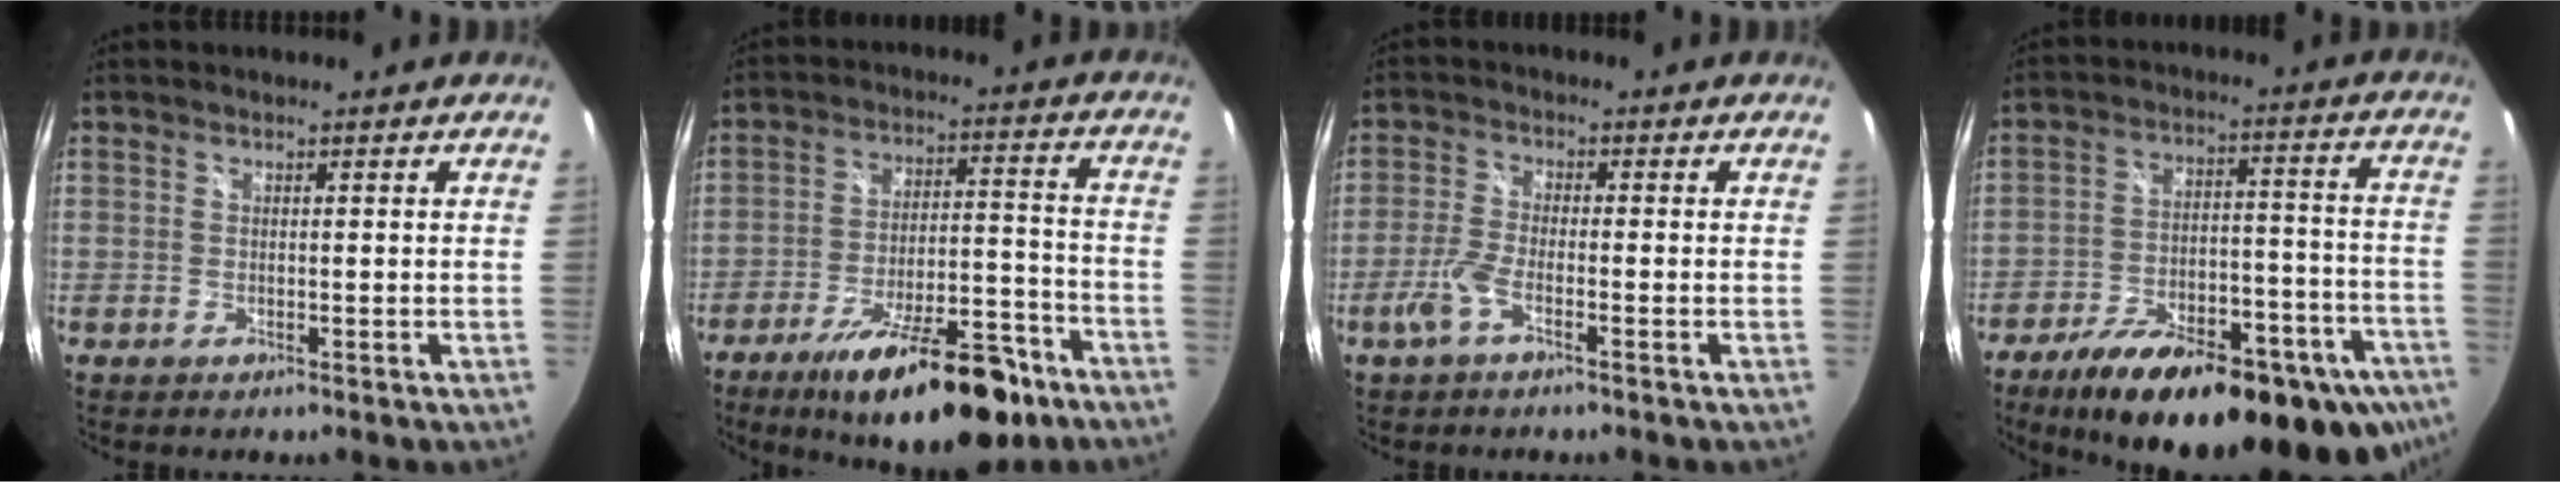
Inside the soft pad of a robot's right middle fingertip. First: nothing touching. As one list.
[{"total": 20.8, "force": [-14.3, 6.8, 13.6], "torque": [-0.214, -0.012, -0.207]}, {"total": 4.4, "force": [-2.5, 0.9, 3.5], "torque": [-0.092, -0.002, -0.051]}, {"total": 31.2, "force": [-21.8, 11.7, 19.0], "torque": [-0.274, -0.008, -0.289]}]